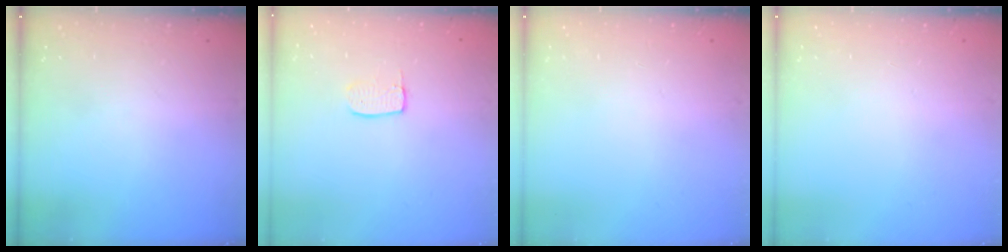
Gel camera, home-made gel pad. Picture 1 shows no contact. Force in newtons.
{"total": 4.8, "press": 4.8, "slide": 0.3}
{"total": 0.0}
{"total": 0.0}